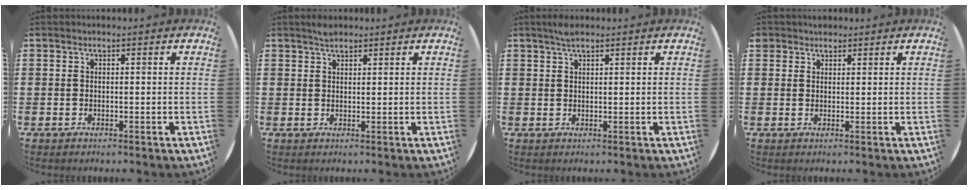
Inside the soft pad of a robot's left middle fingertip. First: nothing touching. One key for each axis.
{"total": 1.5, "fx": 1.4, "fy": 0.4, "fz": 0.3, "tx": -0.001, "ty": -0.002, "tz": 0.024}
{"total": 1.8, "fx": 1.5, "fy": 0.4, "fz": 1.0, "tx": -0.022, "ty": 0.003, "tz": 0.027}
{"total": 1.6, "fx": 1.4, "fy": 0.8, "fz": 0.0, "tx": 0.005, "ty": 0.002, "tz": 0.026}